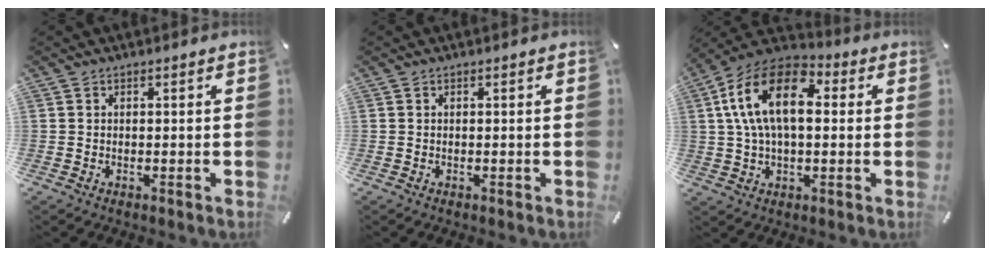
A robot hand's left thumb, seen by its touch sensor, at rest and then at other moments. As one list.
[{"total": 0.0}, {"total": 15.5, "force": [3.2, 9.4, 11.9], "torque": [-0.243, 0.008, 0.054]}]